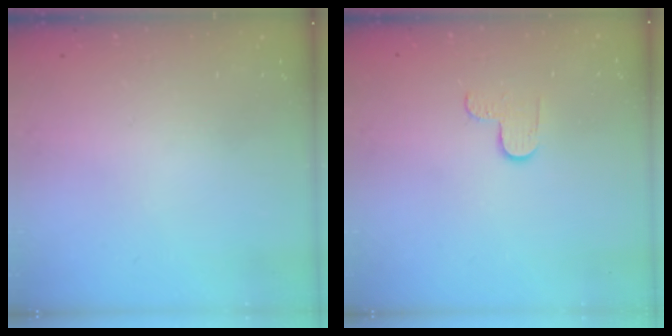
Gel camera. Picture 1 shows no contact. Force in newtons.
{"total": 2.9, "press": 2.9, "slide": 0.3}